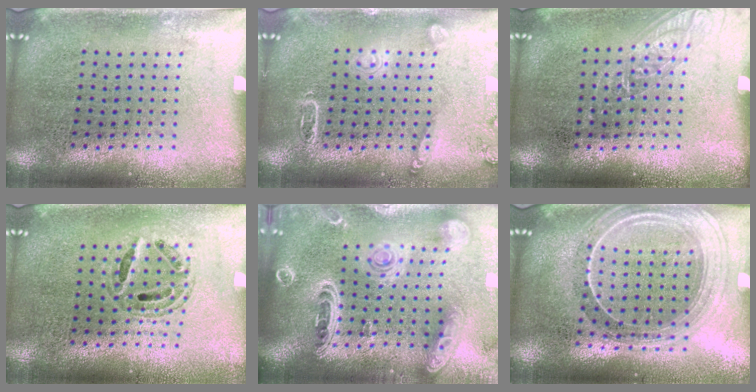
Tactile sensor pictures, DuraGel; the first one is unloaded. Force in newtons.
{"total": 2.3, "press": 2.2, "slide": 0.3}
{"total": 1.2, "press": 1.1, "slide": 0.4}
{"total": 0.7, "press": 0.7, "slide": 0.2}
{"total": 3.0, "press": 2.5, "slide": 1.6}
{"total": 2.2, "press": 2.0, "slide": 1.1}